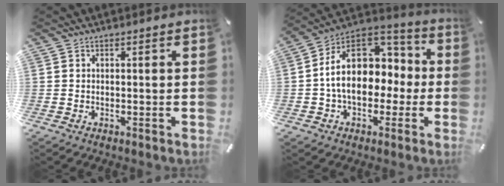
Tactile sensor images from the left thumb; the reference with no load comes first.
{"total": 18.1, "force": [1.0, 13.5, 12.0], "torque": [-0.198, 0.002, 0.021]}